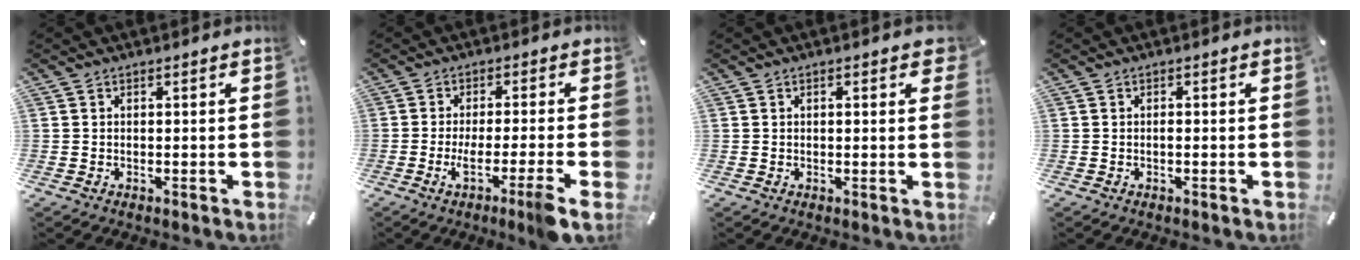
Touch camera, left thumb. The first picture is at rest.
{"total": 7.5, "force": [-3.1, -0.3, 6.8], "torque": [-0.115, -0.010, -0.054]}
{"total": 2.2, "force": [0.8, 0.7, 1.9], "torque": [-0.024, -0.002, 0.009]}
{"total": 0.7, "force": [-0.2, 0.1, 0.6], "torque": [-0.013, -0.003, -0.003]}